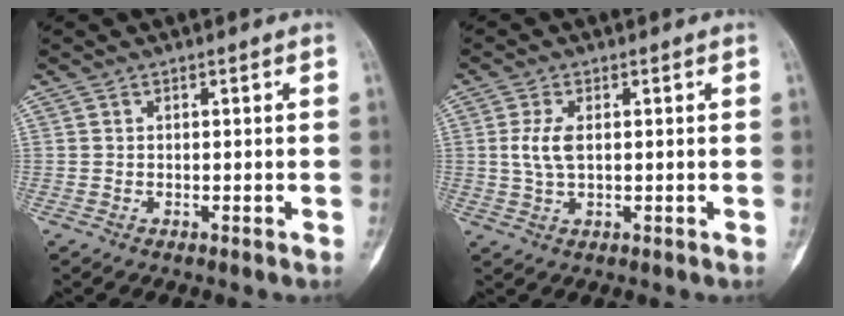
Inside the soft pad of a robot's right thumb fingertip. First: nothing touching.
{"total": 4.6, "force": [0.5, 2.2, 3.9], "torque": [-0.085, 0.002, 0.012]}